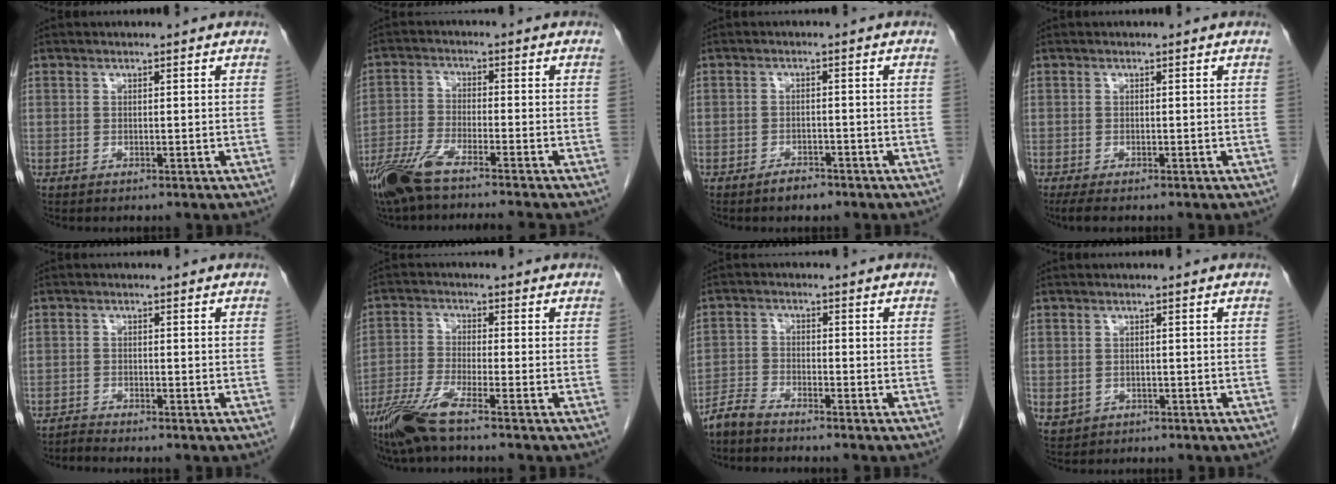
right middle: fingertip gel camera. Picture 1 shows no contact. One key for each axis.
{"total": 9.6, "fx": -7.7, "fy": 0.4, "fz": 5.6, "tx": -0.109, "ty": -0.026, "tz": -0.141}
{"total": 2.3, "fx": -1.8, "fy": 0.8, "fz": 1.1, "tx": -0.025, "ty": -0.001, "tz": -0.025}
{"total": 2.9, "fx": -2.1, "fy": 0.8, "fz": 1.7, "tx": -0.029, "ty": -0.009, "tz": -0.030}
{"total": 1.5, "fx": -1.4, "fy": -0.5, "fz": -0.4, "tx": 0.008, "ty": -0.008, "tz": -0.028}
{"total": 6.9, "fx": -5.1, "fy": -0.2, "fz": 4.7, "tx": -0.103, "ty": -0.024, "tz": -0.106}
{"total": 3.2, "fx": -3.2, "fy": 0.3, "fz": 0.7, "tx": -0.015, "ty": -0.010, "tz": -0.067}
{"total": 2.4, "fx": -0.8, "fy": 2.2, "fz": 0.6, "tx": -0.011, "ty": 0.002, "tz": -0.004}